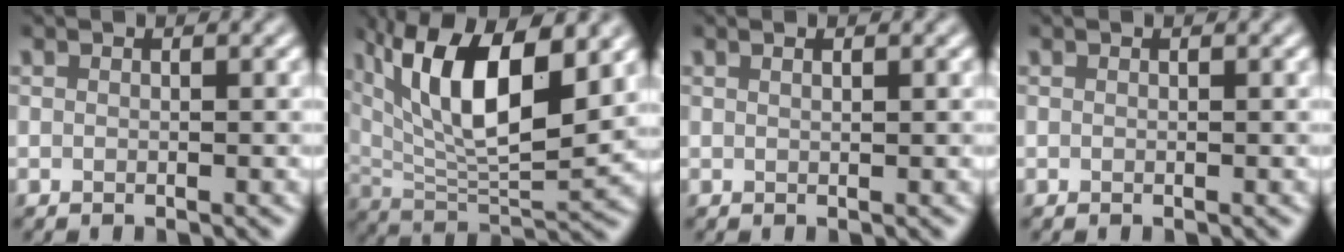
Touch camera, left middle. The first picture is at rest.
{"total": 11.7, "force": [4.5, 4.3, 9.9], "torque": [-0.168, -0.001, 0.080]}
{"total": 0.7, "force": [0.5, 0.2, 0.5], "torque": [-0.004, -0.002, 0.006]}
{"total": 0.0}